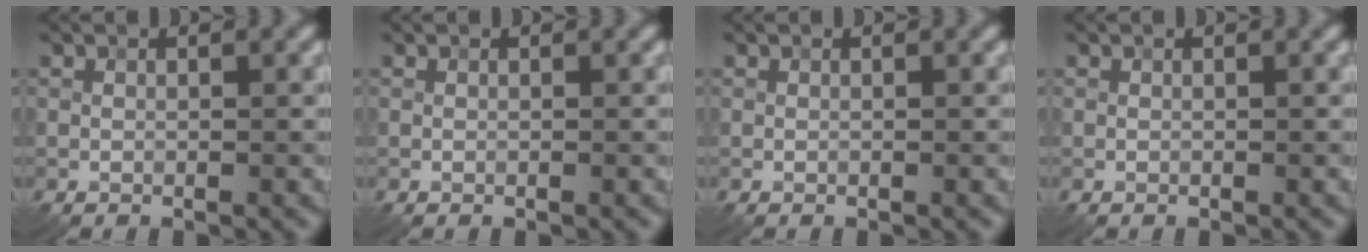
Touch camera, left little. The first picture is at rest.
{"total": 0.0}
{"total": 0.0}
{"total": 0.0}